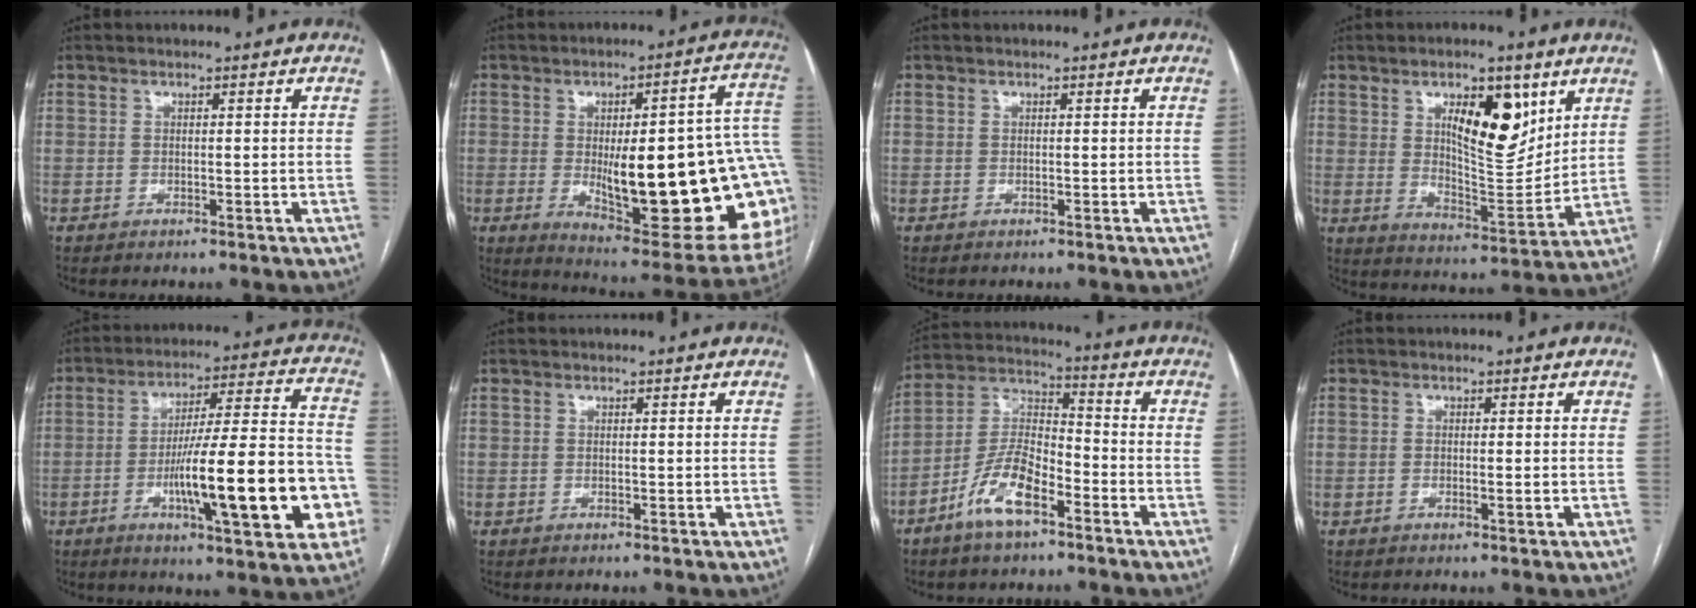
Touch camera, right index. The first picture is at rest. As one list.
[{"total": 29.1, "force": [-2.2, 7.2, 28.1], "torque": [-0.288, 0.014, -0.009]}, {"total": 0.0}, {"total": 12.9, "force": [5.5, 4.4, 10.8], "torque": [-0.169, -0.002, 0.098]}, {"total": 20.9, "force": [-5.9, 3.0, 19.9], "torque": [-0.267, 0.018, -0.078]}, {"total": 0.0}, {"total": 10.6, "force": [-6.0, 3.7, 7.8], "torque": [-0.168, 0.010, -0.116]}, {"total": 1.4, "force": [-0.3, 0.3, 1.3], "torque": [-0.023, 0.001, -0.001]}]